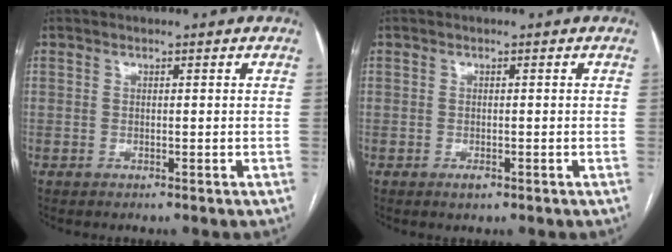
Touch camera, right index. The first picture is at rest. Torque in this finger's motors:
{"motor_torque": [-0.14, 0.06, -0.11, -0.05]}